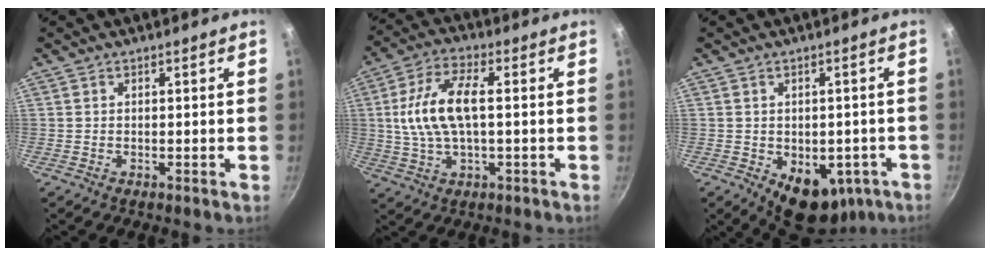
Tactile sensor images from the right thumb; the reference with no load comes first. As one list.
[{"total": 12.5, "force": [0.9, 5.6, 11.1], "torque": [-0.223, 0.021, 0.010]}, {"total": 11.6, "force": [-4.1, 7.5, 7.8], "torque": [-0.060, -0.002, -0.038]}]